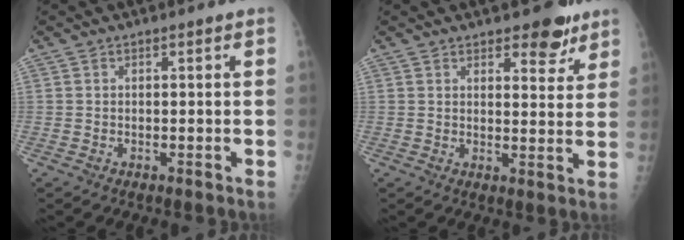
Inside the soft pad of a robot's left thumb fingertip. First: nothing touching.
{"total": 6.7, "force": [4.7, 2.9, 3.7], "torque": [-0.019, -0.027, 0.062]}